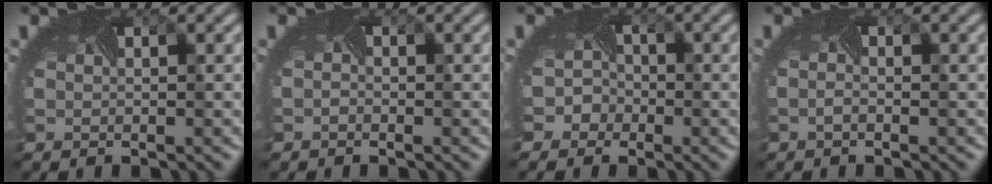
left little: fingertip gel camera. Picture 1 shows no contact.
{"total": 0.6, "force": [-0.5, -0.1, -0.3], "torque": [-0.001, -0.006, -0.013]}
{"total": 2.7, "force": [-1.7, 2.1, -0.1], "torque": [0.021, 0.005, -0.031]}
{"total": 0.7, "force": [-0.7, -0.2, -0.1], "torque": [-0.004, -0.003, -0.015]}